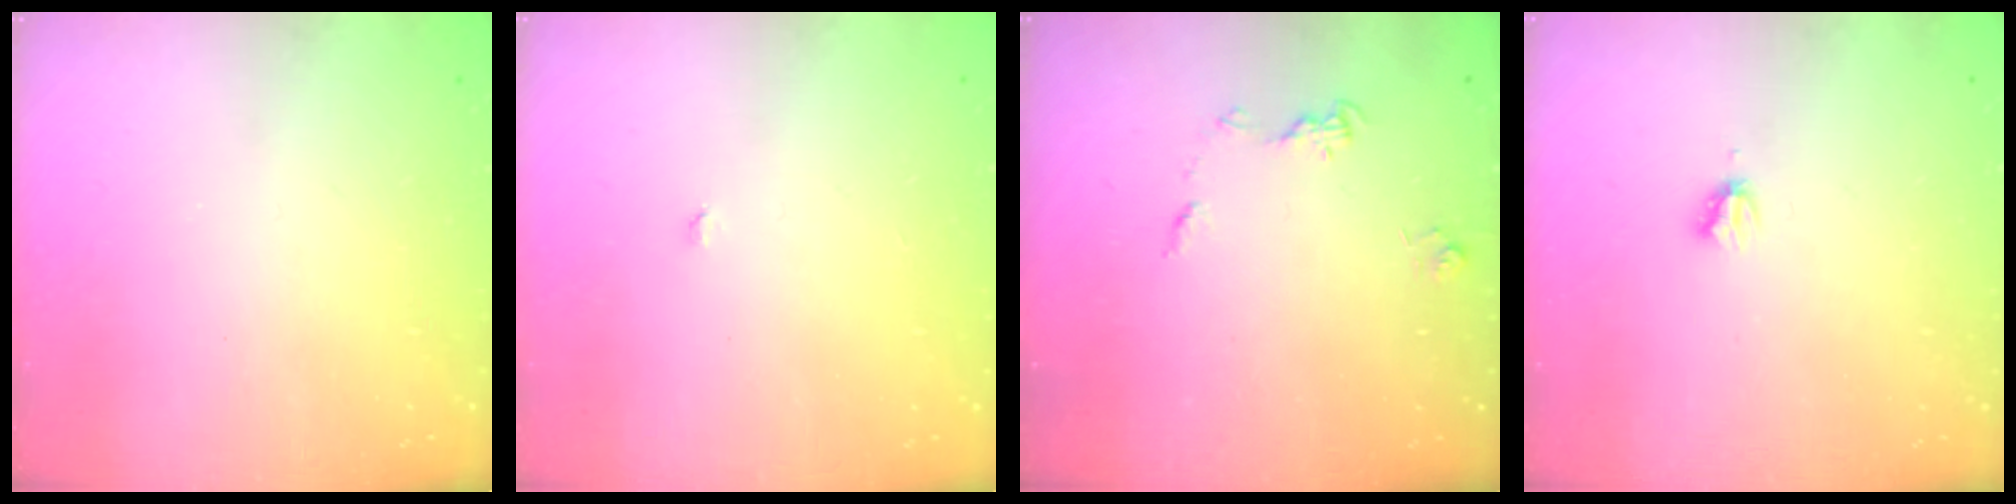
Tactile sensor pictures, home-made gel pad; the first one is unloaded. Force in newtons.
{"total": 2.9, "press": 2.9, "slide": 0.3}
{"total": 5.7, "press": 5.7, "slide": 0.6}
{"total": 2.2, "press": 2.2, "slide": 0.3}